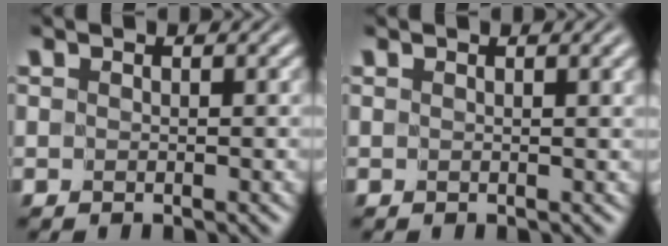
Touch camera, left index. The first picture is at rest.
{"total": 1.2, "force": [0.7, 0.1, 1.0], "torque": [-0.010, -0.002, 0.013]}